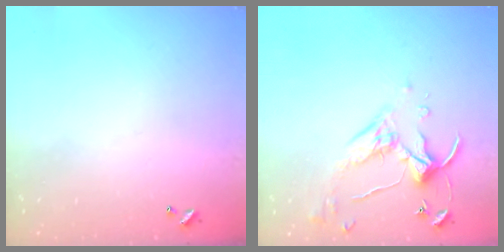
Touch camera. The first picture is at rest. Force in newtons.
{"total": 4.8, "press": 4.7, "slide": 1.0}